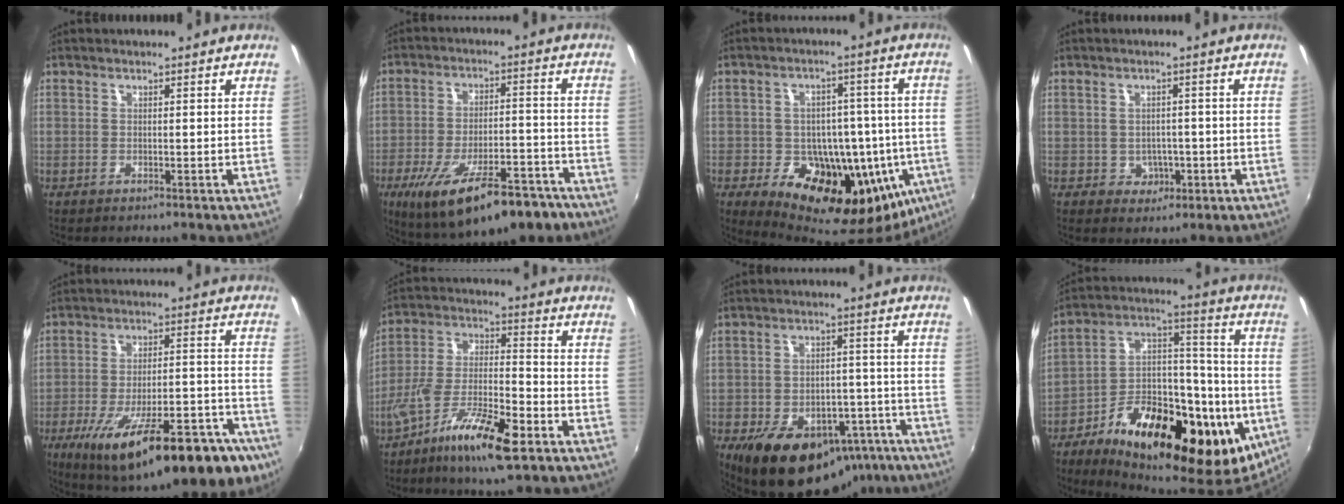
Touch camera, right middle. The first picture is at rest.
{"total": 19.9, "force": [-12.7, 6.8, 13.8], "torque": [-0.241, -0.035, -0.184]}
{"total": 24.4, "force": [-7.5, 16.1, 16.7], "torque": [-0.271, -0.004, -0.085]}
{"total": 3.9, "force": [-0.8, 3.6, 1.2], "torque": [-0.027, 0.005, -0.001]}
{"total": 26.1, "force": [-15.5, 7.7, 19.5], "torque": [-0.310, -0.047, -0.214]}
{"total": 13.8, "force": [-8.2, 2.8, 10.7], "torque": [-0.216, -0.021, -0.153]}
{"total": 20.5, "force": [-12.5, 12.1, 10.7], "torque": [-0.200, 0.008, -0.154]}
{"total": 29.8, "force": [-11.9, 14.4, 23.3], "torque": [-0.365, -0.001, -0.176]}